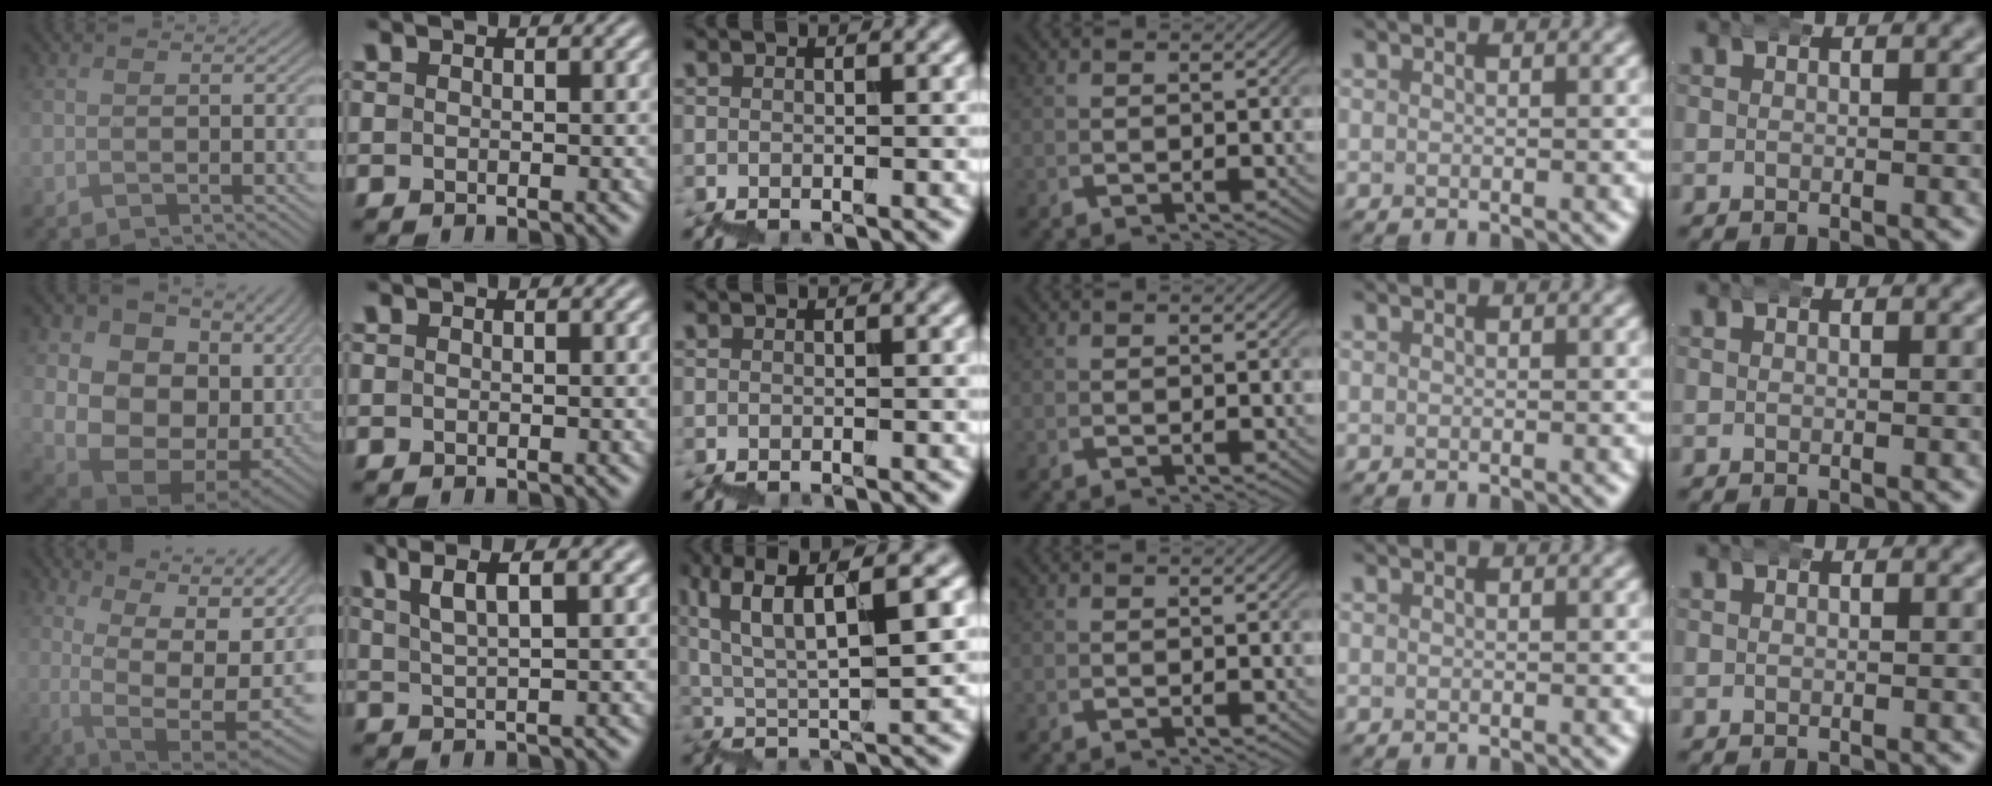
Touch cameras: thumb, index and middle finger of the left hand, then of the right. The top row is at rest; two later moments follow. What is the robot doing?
{"motion": "wrap", "object": "bubble wrap"}